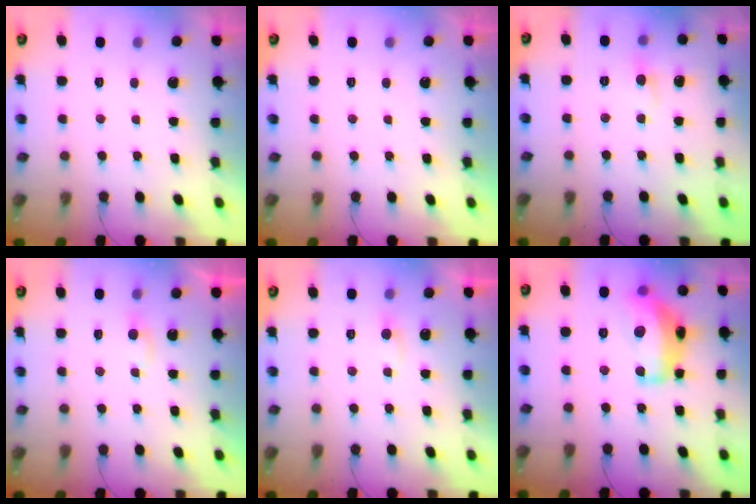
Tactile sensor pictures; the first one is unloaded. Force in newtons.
{"total": 0.0}
{"total": 3.2, "press": 3.2, "slide": 0.4}
{"total": 2.8, "press": 2.8, "slide": 0.2}
{"total": 3.0, "press": 3.0, "slide": 0.3}
{"total": 17.2, "press": 17.2, "slide": 0.9}